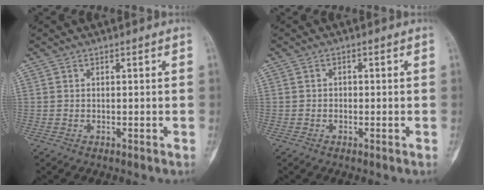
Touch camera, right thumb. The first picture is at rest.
{"total": 0.7, "force": [-0.2, 0.6, 0.2], "torque": [0.003, 0.004, -0.006]}